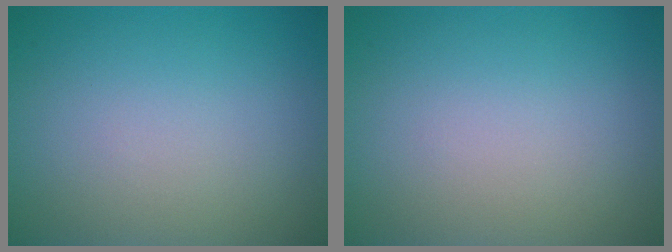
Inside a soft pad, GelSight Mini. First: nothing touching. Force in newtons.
{"total": 0.0}